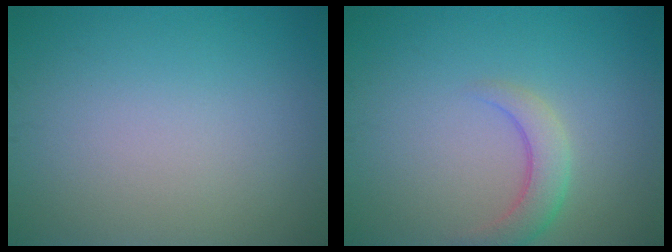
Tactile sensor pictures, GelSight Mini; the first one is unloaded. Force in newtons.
{"total": 2.7, "press": 2.7, "slide": 0.3}